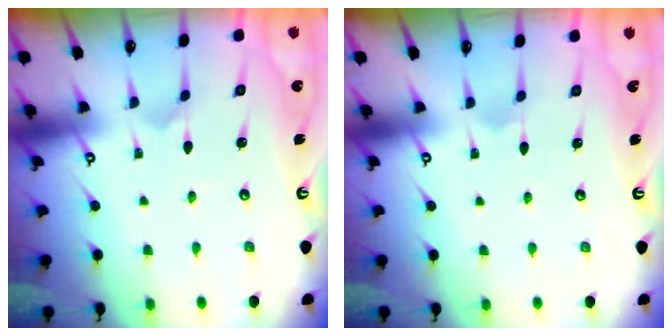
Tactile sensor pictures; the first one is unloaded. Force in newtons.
{"total": 1.9, "press": 1.9, "slide": 0.1}